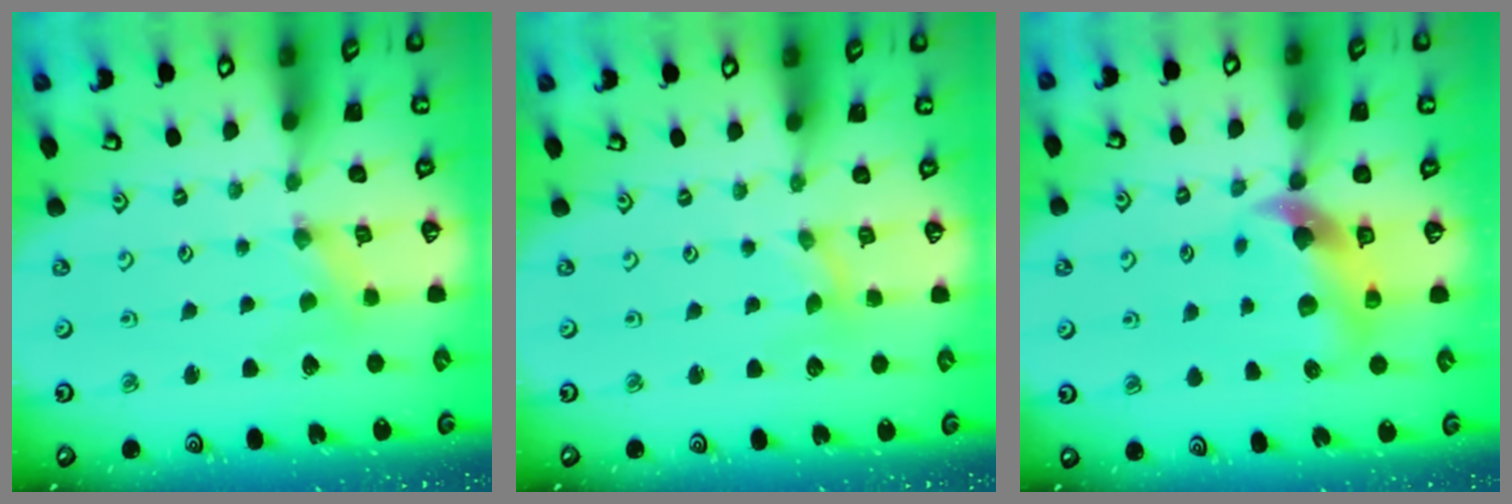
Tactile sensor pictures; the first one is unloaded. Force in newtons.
{"total": 0.0}
{"total": 10.5, "press": 10.4, "slide": 1.6}